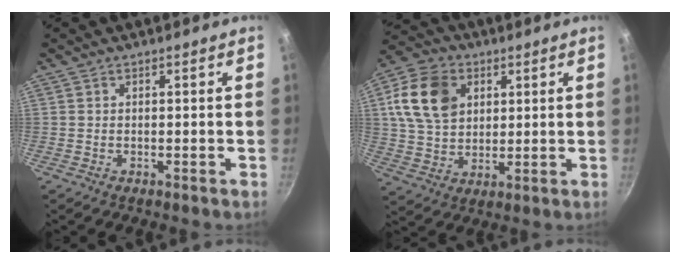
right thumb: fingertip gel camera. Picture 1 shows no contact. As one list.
[{"total": 14.2, "force": [4.3, 10.5, 8.6], "torque": [-0.140, -0.002, 0.076]}]